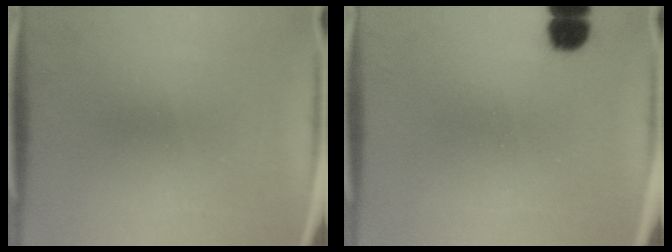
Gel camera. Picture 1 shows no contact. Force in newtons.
{"total": 4.2}